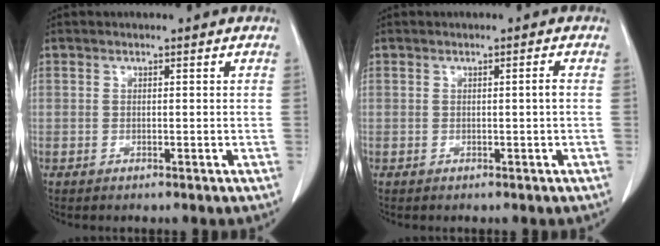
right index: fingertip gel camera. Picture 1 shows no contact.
{"total": 0.9, "force": [-0.1, -0.2, 0.8], "torque": [-0.011, -0.001, -0.001]}